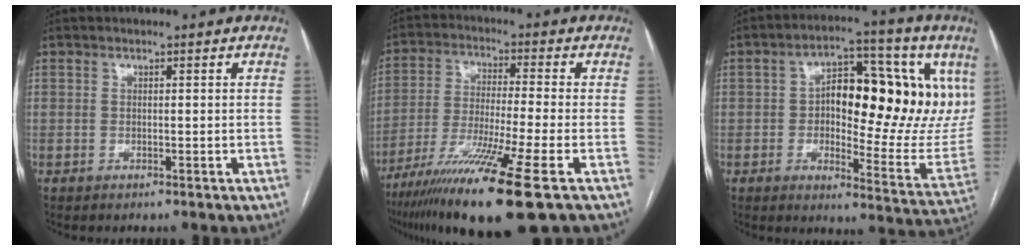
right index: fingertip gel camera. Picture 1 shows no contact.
{"total": 15.9, "force": [-9.7, -1.0, 12.5], "torque": [-0.234, -0.047, -0.172]}
{"total": 22.8, "force": [5.8, 8.8, 20.3], "torque": [-0.260, 0.033, 0.089]}